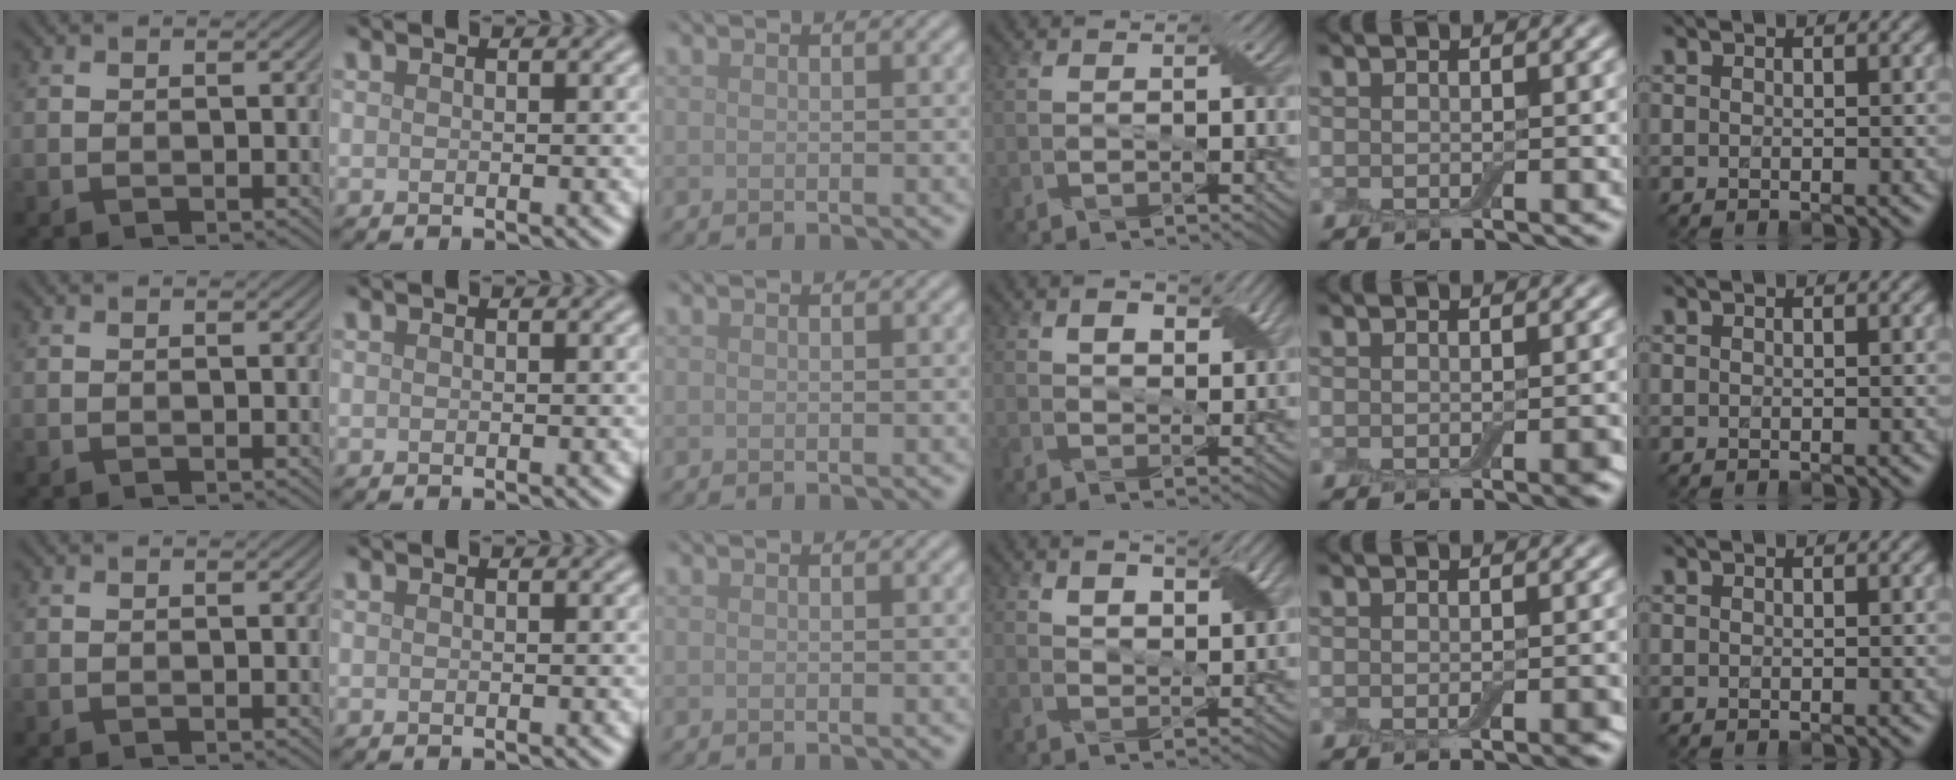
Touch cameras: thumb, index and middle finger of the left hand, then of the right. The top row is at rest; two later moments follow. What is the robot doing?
{"motion": "squeeze", "object": "air blower"}